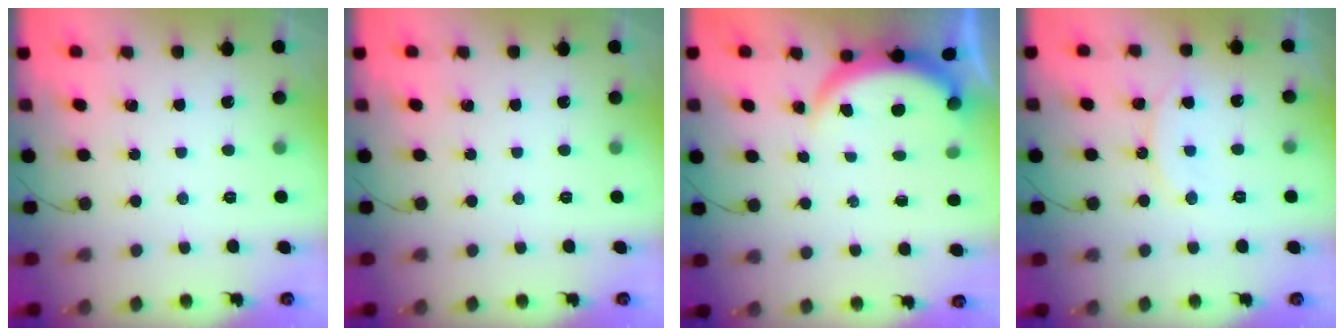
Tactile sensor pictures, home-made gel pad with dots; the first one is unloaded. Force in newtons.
{"total": 0.0}
{"total": 3.9, "press": 3.9, "slide": 0.1}
{"total": 9.6, "press": 9.5, "slide": 1.1}